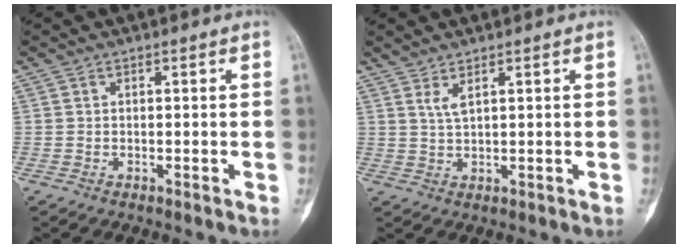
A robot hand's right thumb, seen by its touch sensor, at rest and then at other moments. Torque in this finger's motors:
{"motor_torque": [-0.02, 0.02, -0.01, -0.33, 0.02]}